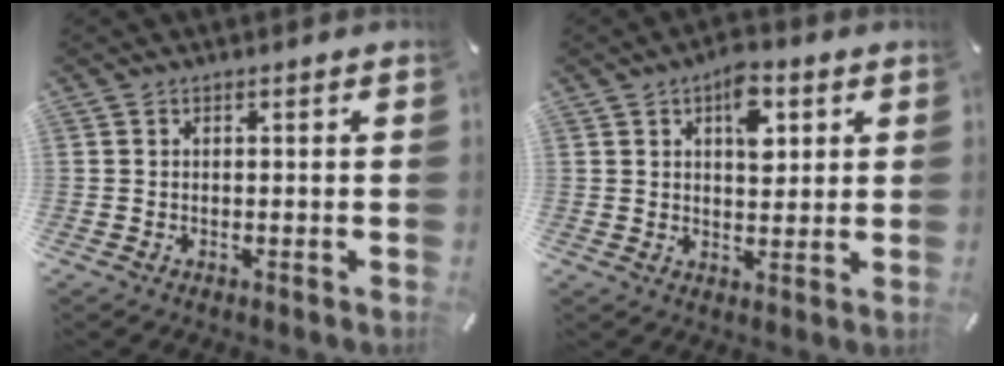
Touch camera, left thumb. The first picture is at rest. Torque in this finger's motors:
{"motor_torque": [1.10, 1.25, 0.55, -0.69, 0.24]}